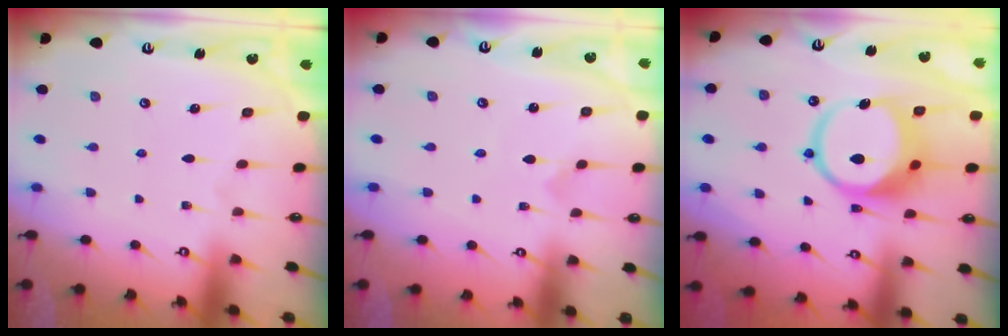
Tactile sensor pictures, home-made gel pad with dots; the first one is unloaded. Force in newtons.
{"total": 0.0}
{"total": 12.5, "press": 12.4, "slide": 1.6}